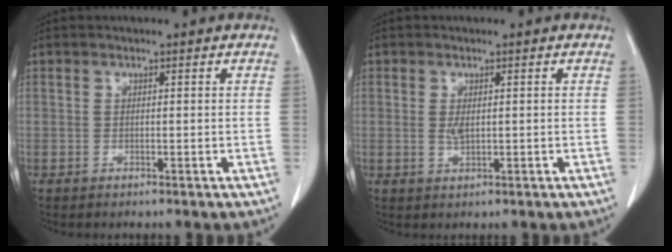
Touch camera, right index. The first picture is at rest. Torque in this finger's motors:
{"motor_torque": [0.11, 0.06, 0.03, 0.03]}